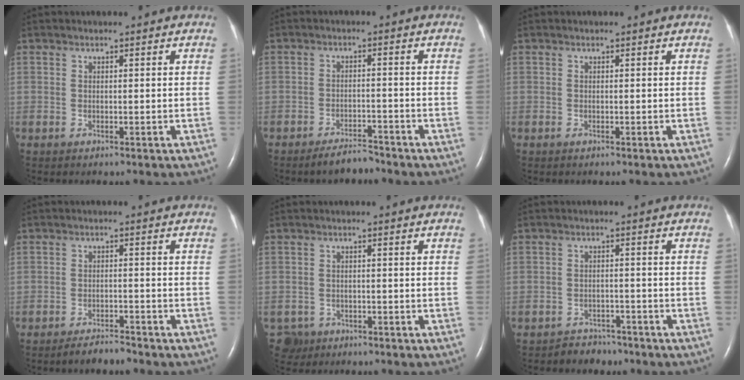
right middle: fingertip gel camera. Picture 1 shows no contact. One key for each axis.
{"total": 3.4, "fx": -3.2, "fy": 0.7, "fz": 1.0, "tx": -0.025, "ty": -0.006, "tz": -0.055}
{"total": 0.0}
{"total": 2.8, "fx": -2.6, "fy": 0.3, "fz": 0.8, "tx": -0.020, "ty": -0.007, "tz": -0.045}
{"total": 3.1, "fx": -1.9, "fy": 2.4, "fz": -0.3, "tx": 0.002, "ty": 0.006, "tz": -0.031}
{"total": 3.5, "fx": -2.9, "fy": 1.8, "fz": -0.6, "tx": 0.001, "ty": 0.005, "tz": -0.045}